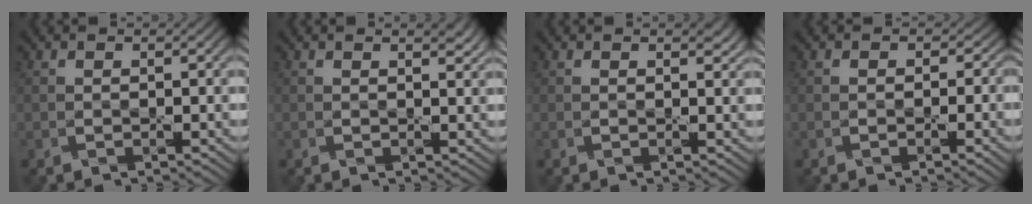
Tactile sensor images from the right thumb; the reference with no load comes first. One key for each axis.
{"total": 1.5, "fx": 1.2, "fy": 0.3, "fz": 0.9, "tx": -0.013, "ty": -0.006, "tz": 0.019}
{"total": 1.2, "fx": 0.9, "fy": 0.3, "fz": 0.7, "tx": -0.010, "ty": -0.006, "tz": 0.017}
{"total": 1.0, "fx": -0.2, "fy": 1.0, "fz": 0.0, "tx": 0.006, "ty": -0.005, "tz": -0.007}